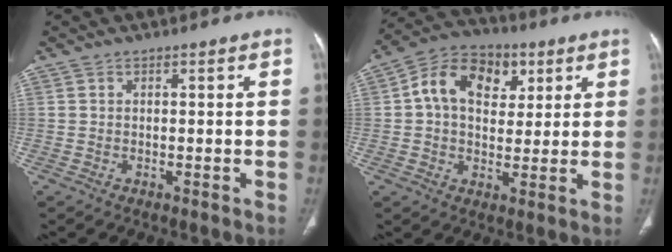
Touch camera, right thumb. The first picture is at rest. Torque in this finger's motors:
{"motor_torque": [0.04, 2.39, 0.87, 0.05, 0.09]}